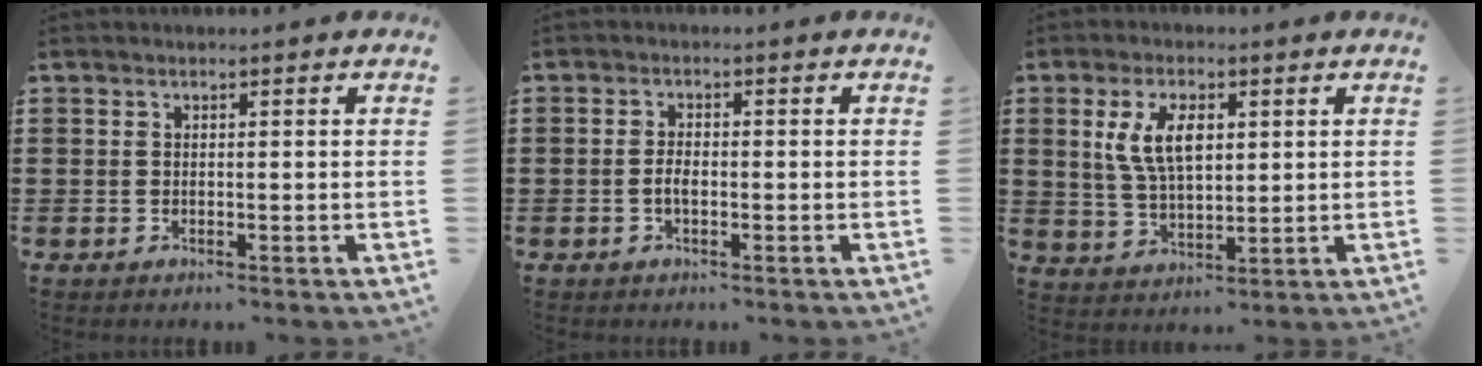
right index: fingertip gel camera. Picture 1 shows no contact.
{"total": 1.9, "force": [-0.6, 0.8, 1.7], "torque": [-0.041, -0.001, -0.013]}
{"total": 7.2, "force": [2.3, 3.3, 6.0], "torque": [-0.134, 0.008, 0.039]}